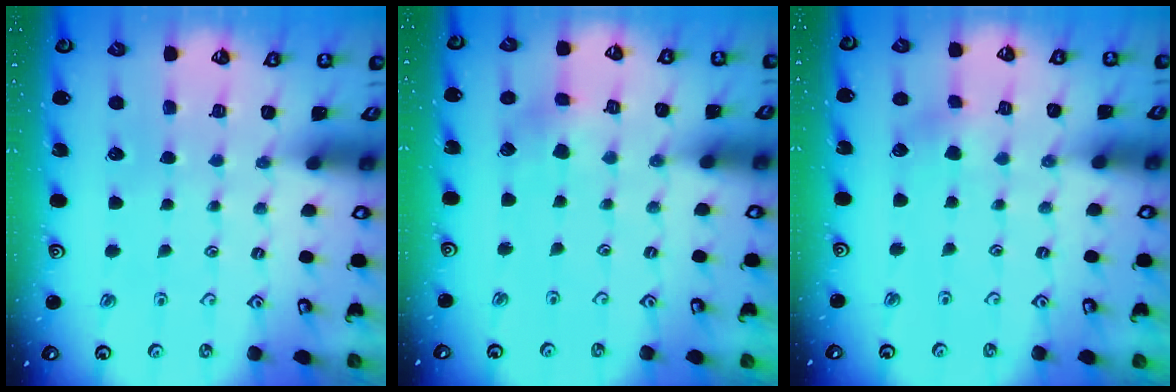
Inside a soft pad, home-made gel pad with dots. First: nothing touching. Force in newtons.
{"total": 5.4, "press": 5.4, "slide": 0.6}
{"total": 2.6, "press": 2.6, "slide": 0.4}